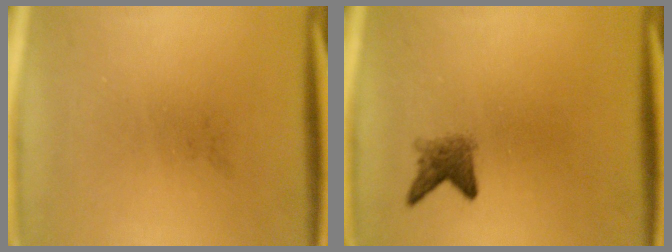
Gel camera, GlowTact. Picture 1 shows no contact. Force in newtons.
{"total": 2.6}